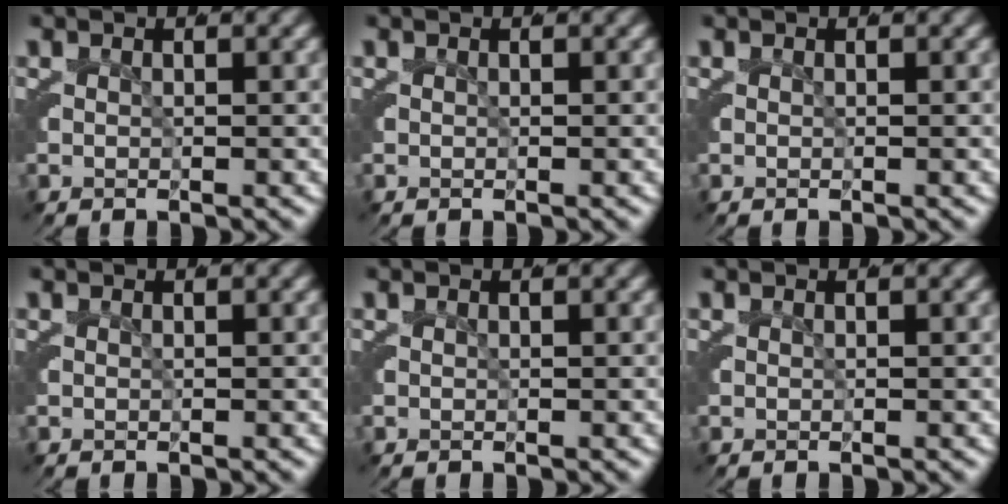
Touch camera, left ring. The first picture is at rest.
{"total": 0.0}
{"total": 0.0}
{"total": 0.0}
{"total": 0.0}
{"total": 0.0}